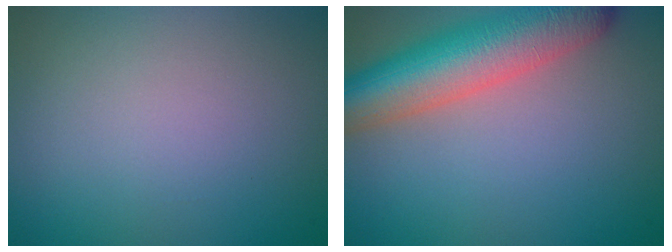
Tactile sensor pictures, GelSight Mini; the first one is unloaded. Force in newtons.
{"total": 8.7, "press": 8.7, "slide": 0.5}